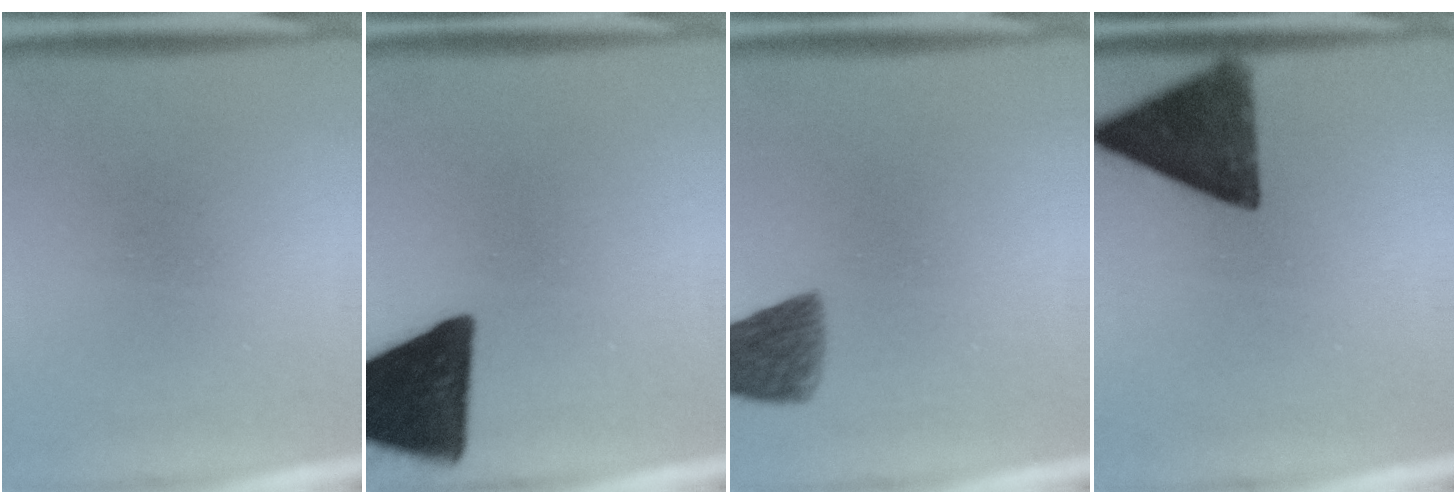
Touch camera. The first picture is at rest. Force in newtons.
{"total": 16.7}
{"total": 7.2}
{"total": 13.2}